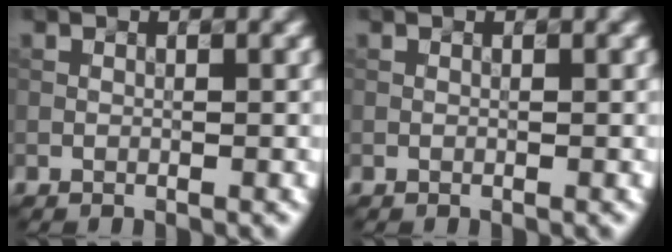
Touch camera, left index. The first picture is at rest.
{"total": 0.0}